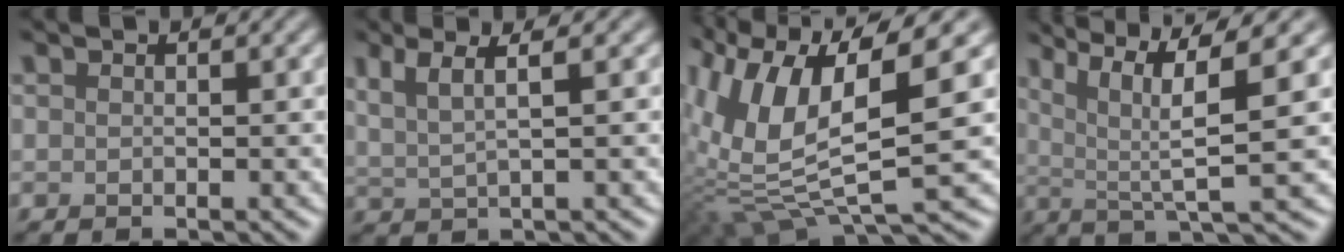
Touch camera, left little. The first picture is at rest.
{"total": 3.2, "force": [1.5, 0.7, 2.8], "torque": [-0.053, 0.000, 0.030]}
{"total": 12.3, "force": [2.5, 5.3, 10.8], "torque": [-0.241, -0.012, 0.051]}
{"total": 7.4, "force": [2.8, 1.2, 6.8], "torque": [-0.106, 0.009, 0.050]}